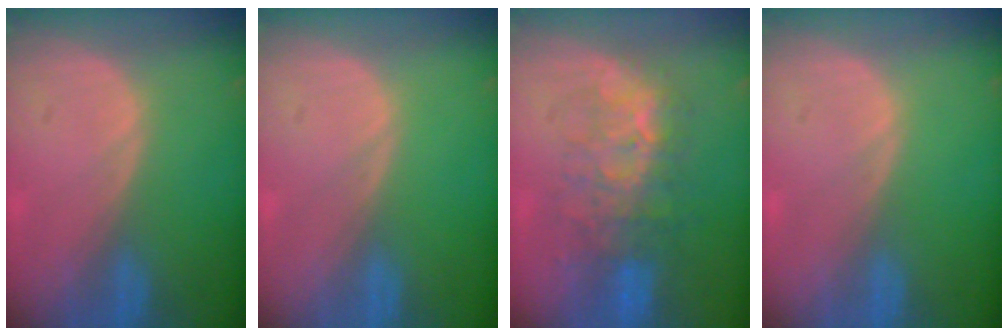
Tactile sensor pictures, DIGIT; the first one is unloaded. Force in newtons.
{"total": 0.0}
{"total": 8.9, "press": 8.3, "slide": 3.3}
{"total": 0.0}